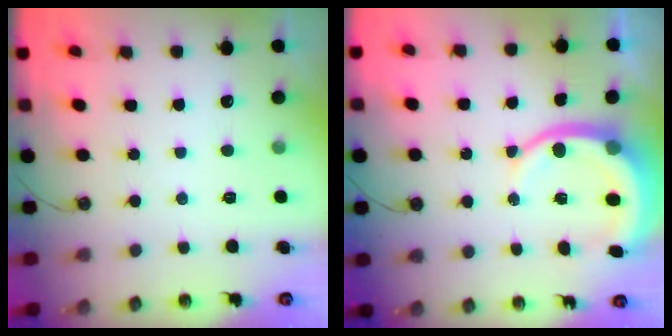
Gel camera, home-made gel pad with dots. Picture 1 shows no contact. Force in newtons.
{"total": 10.4, "press": 10.3, "slide": 1.2}